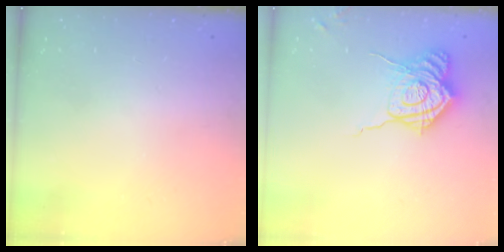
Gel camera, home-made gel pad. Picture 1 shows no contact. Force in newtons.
{"total": 16.2, "press": 16.2, "slide": 0.5}